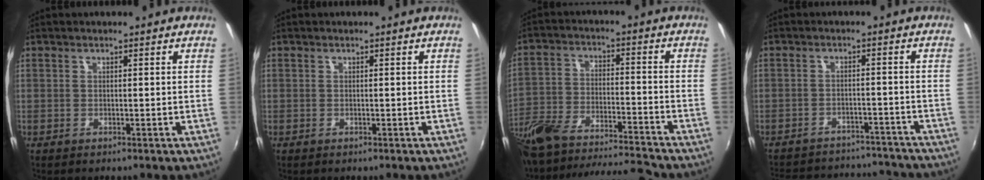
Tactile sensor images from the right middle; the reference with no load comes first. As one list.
[{"total": 0.0}, {"total": 19.9, "force": [-16.5, 4.3, 10.2], "torque": [-0.213, -0.046, -0.278]}, {"total": 20.8, "force": [-18.4, 7.1, 6.8], "torque": [-0.150, 0.029, -0.227]}]